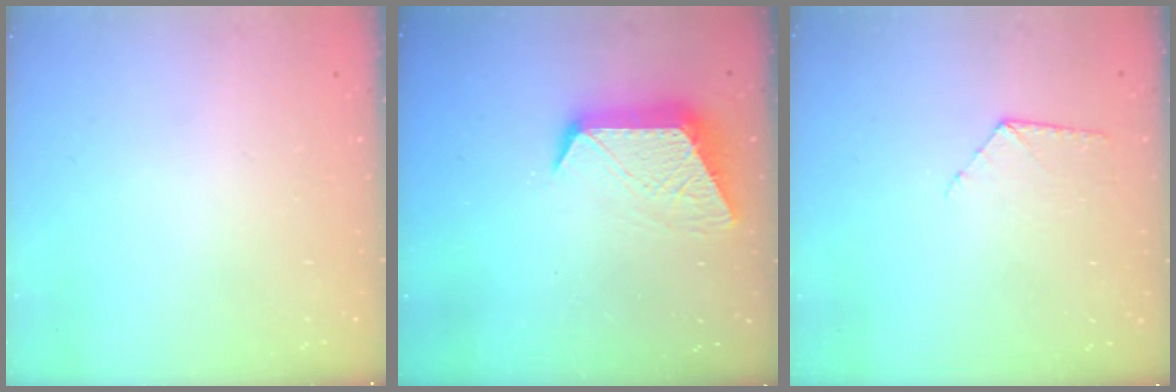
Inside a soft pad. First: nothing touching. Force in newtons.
{"total": 12.1, "press": 12.1, "slide": 0.7}
{"total": 7.2, "press": 7.2, "slide": 0.6}